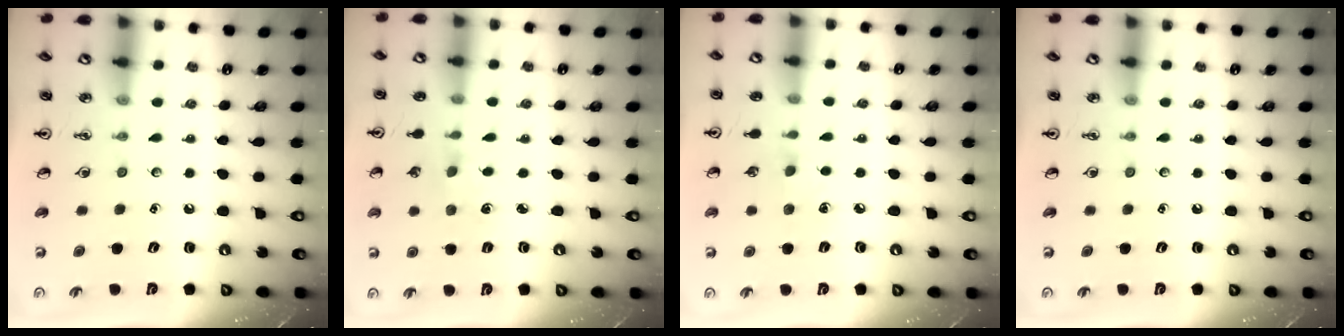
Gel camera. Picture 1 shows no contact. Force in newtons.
{"total": 1.4, "press": 1.4, "slide": 0.2}
{"total": 6.5, "press": 6.5, "slide": 0.8}
{"total": 0.0}